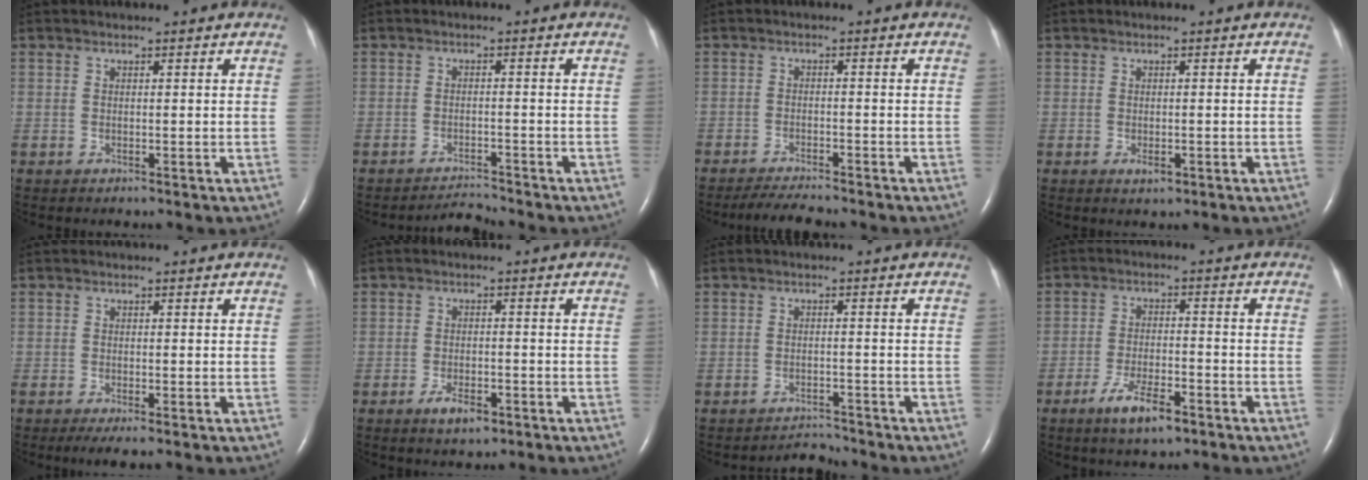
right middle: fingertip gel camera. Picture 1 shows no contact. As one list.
[{"total": 2.5, "force": [-2.4, -0.7, -0.5], "torque": [0.004, -0.014, -0.036]}, {"total": 5.0, "force": [-4.6, 0.3, 2.0], "torque": [-0.037, -0.017, -0.077]}, {"total": 1.3, "force": [-0.6, 0.6, 1.1], "torque": [-0.014, -0.003, -0.006]}, {"total": 2.9, "force": [-1.9, 0.6, 2.0], "torque": [-0.035, -0.009, -0.032]}, {"total": 3.5, "force": [-2.1, 1.3, 2.5], "torque": [-0.048, 0.000, -0.034]}, {"total": 2.5, "force": [-2.3, -0.1, -0.8], "torque": [0.010, -0.008, -0.032]}, {"total": 6.4, "force": [-4.1, 1.6, 4.8], "torque": [-0.094, -0.005, -0.070]}]